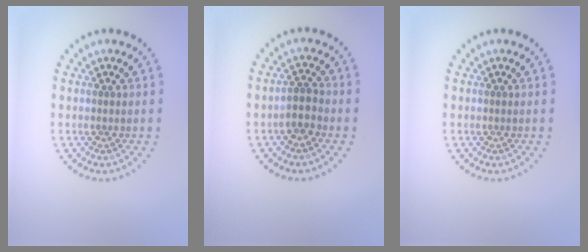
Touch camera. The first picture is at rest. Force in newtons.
{"total": 2.1, "press": 1.9, "slide": 1.1}
{"total": 0.0}